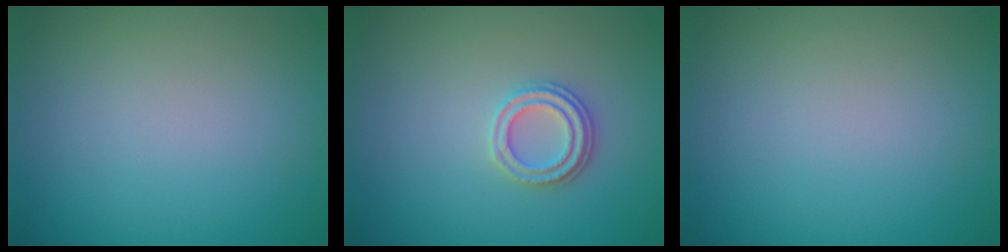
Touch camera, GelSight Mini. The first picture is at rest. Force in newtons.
{"total": 2.3, "press": 2.1, "slide": 1.0}
{"total": 0.0}